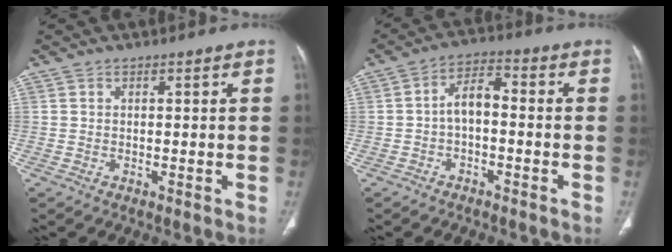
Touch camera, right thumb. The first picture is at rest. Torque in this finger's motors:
{"motor_torque": [0.79, 1.01, 0.59, -0.04, 0.02]}